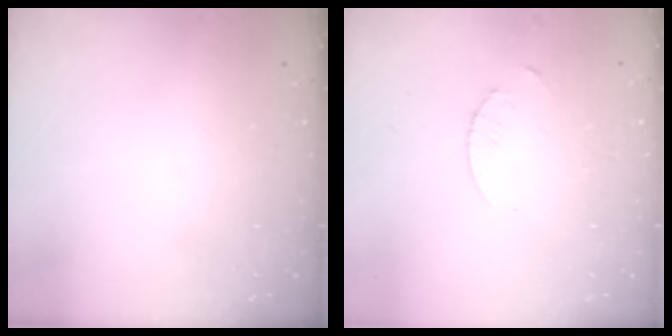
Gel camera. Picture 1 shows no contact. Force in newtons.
{"total": 1.3, "press": 1.3, "slide": 0.2}